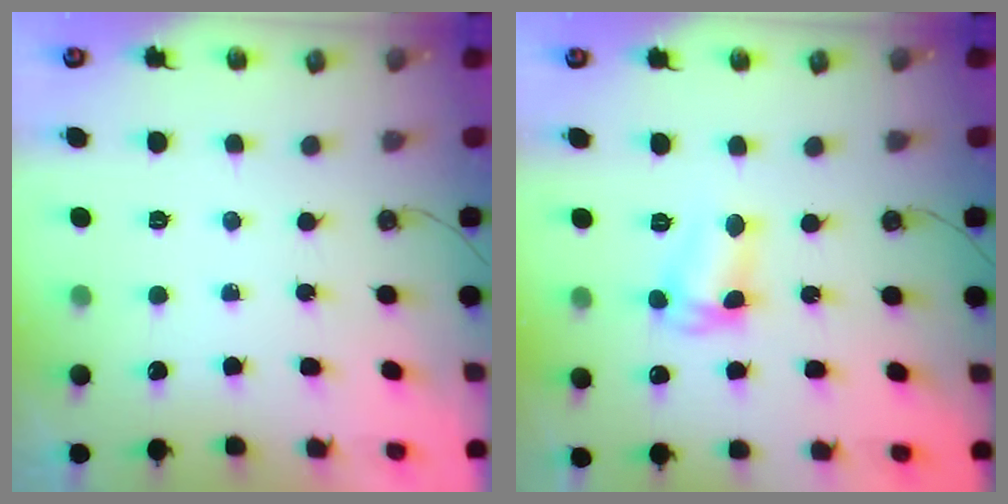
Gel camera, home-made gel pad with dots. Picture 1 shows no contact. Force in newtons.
{"total": 7.9, "press": 7.8, "slide": 0.6}